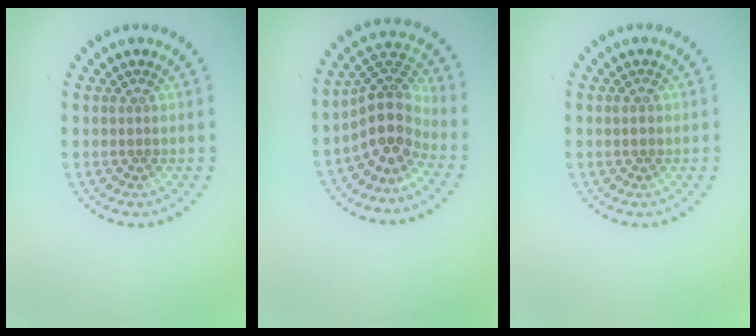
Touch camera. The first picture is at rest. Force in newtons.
{"total": 4.4, "press": 3.4, "slide": 2.9}
{"total": 0.9, "press": 0.9, "slide": 0.1}